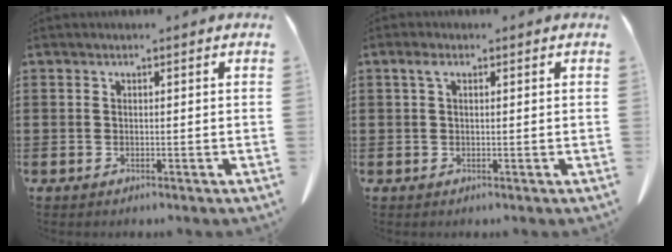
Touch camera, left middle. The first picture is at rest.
{"total": 1.8, "force": [0.5, 0.7, 1.5], "torque": [-0.034, 0.006, 0.008]}